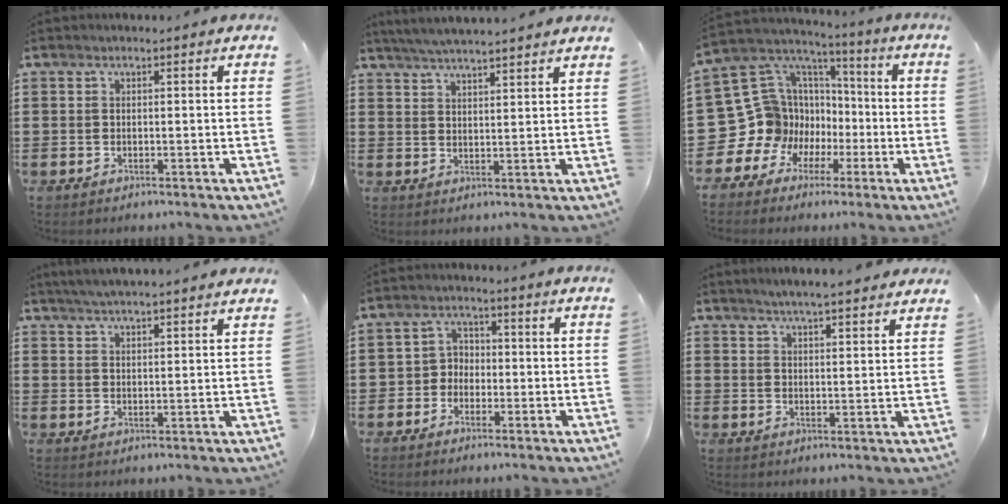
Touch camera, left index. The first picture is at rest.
{"total": 4.1, "force": [3.9, -0.5, 1.2], "torque": [-0.035, -0.013, 0.070]}
{"total": 13.1, "force": [-2.5, 12.6, 2.6], "torque": [-0.119, -0.023, -0.012]}
{"total": 3.3, "force": [3.2, -0.5, 0.7], "torque": [-0.023, -0.008, 0.057]}
{"total": 1.4, "force": [-0.6, 1.2, 0.3], "torque": [-0.010, 0.004, -0.016]}
{"total": 3.7, "force": [3.6, -0.4, 0.7], "torque": [-0.026, -0.013, 0.063]}